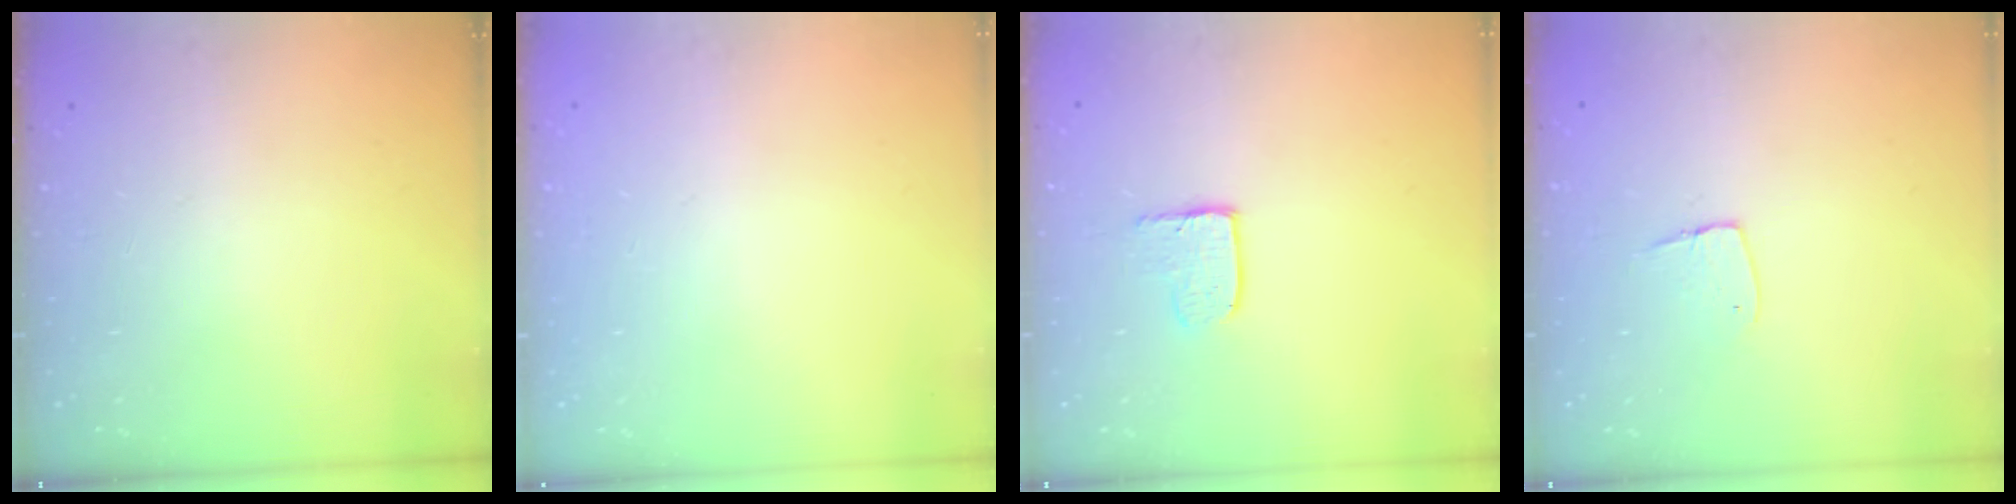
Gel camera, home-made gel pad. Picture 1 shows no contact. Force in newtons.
{"total": 0.8, "press": 0.4, "slide": 0.7}
{"total": 3.9, "press": 3.9, "slide": 0.4}
{"total": 4.6, "press": 4.6, "slide": 0.4}